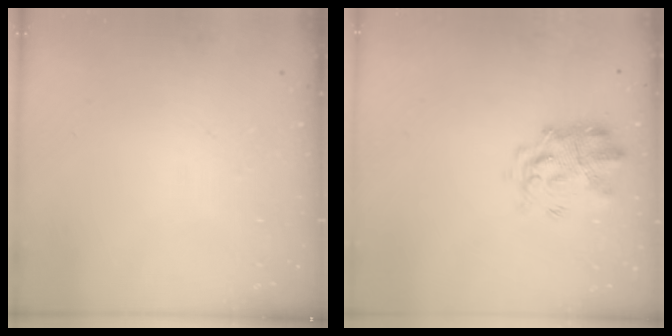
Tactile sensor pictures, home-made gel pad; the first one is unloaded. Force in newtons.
{"total": 3.7, "press": 3.5, "slide": 1.0}